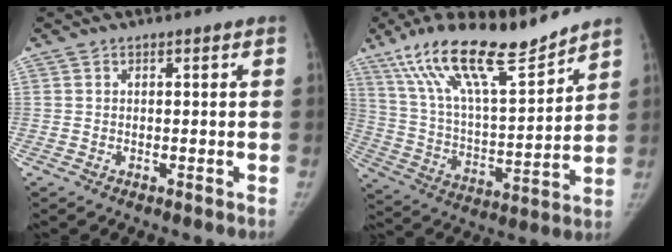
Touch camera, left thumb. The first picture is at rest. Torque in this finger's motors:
{"motor_torque": [0.86, -0.06, 1.59, -1.18, 0.30]}